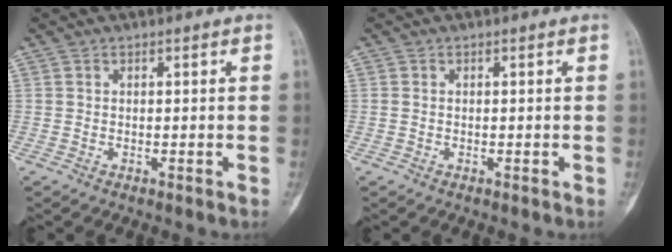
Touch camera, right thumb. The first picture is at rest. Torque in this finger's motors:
{"motor_torque": [-0.05, -0.17, 0.21, -0.03, -0.03]}